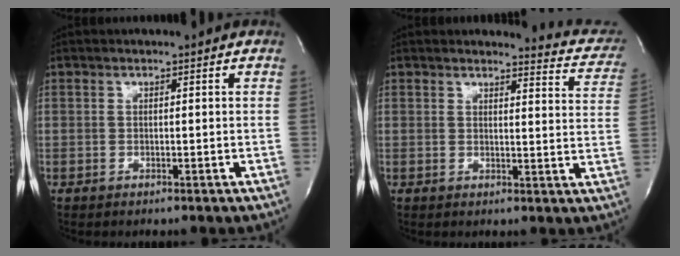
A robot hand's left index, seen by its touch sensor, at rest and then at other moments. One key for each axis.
{"total": 7.9, "fx": 7.7, "fy": 1.4, "fz": 0.7, "tx": 0.009, "ty": -0.050, "tz": 0.060}